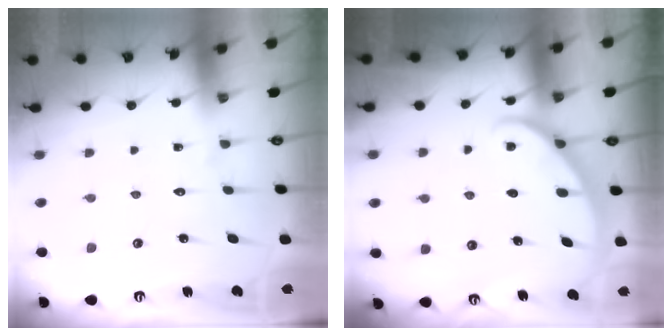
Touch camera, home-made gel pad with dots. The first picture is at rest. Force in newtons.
{"total": 1.9, "press": 1.9, "slide": 0.2}